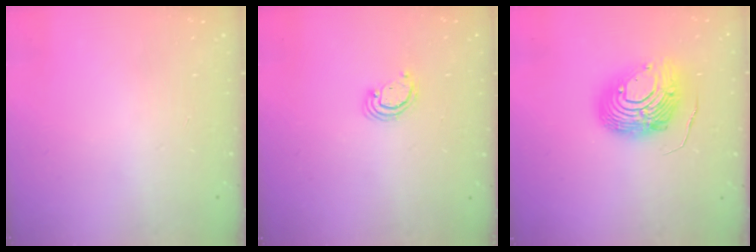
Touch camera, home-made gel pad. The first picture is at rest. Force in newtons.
{"total": 2.6, "press": 2.5, "slide": 0.3}
{"total": 12.2, "press": 12.2, "slide": 1.2}